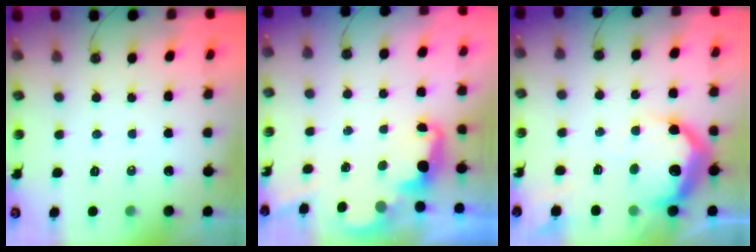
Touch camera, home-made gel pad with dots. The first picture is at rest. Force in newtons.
{"total": 2.3, "press": 2.2, "slide": 0.5}
{"total": 19.4, "press": 19.4, "slide": 1.1}